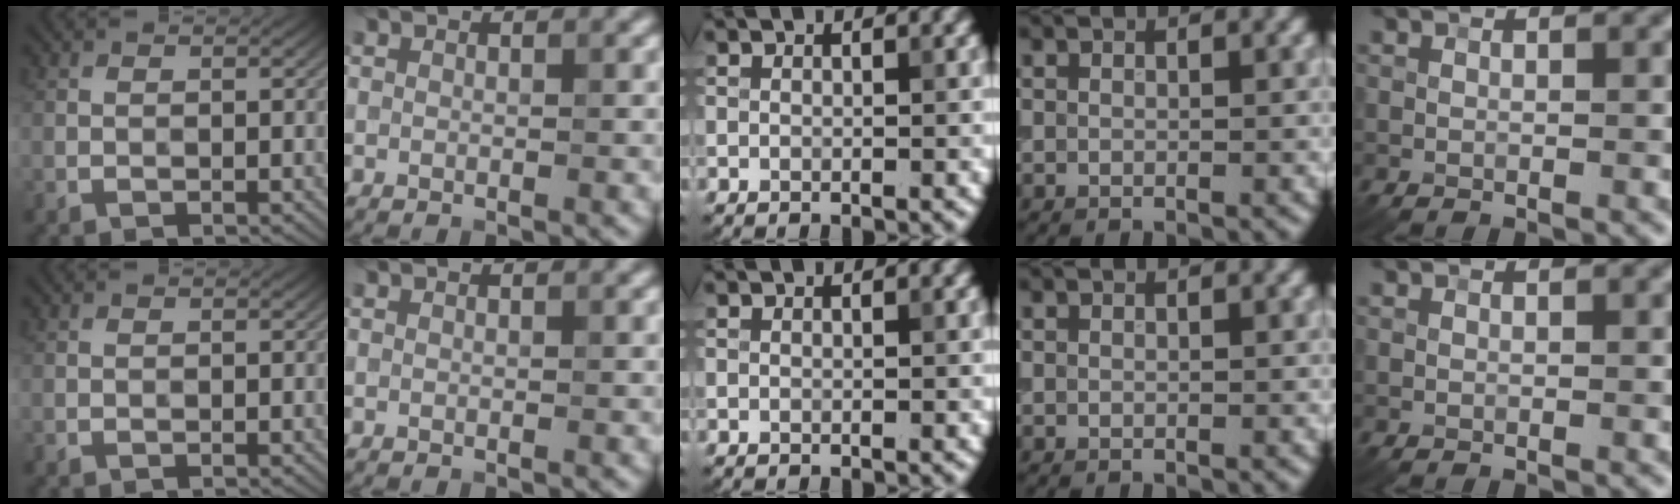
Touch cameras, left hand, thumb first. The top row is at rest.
{}